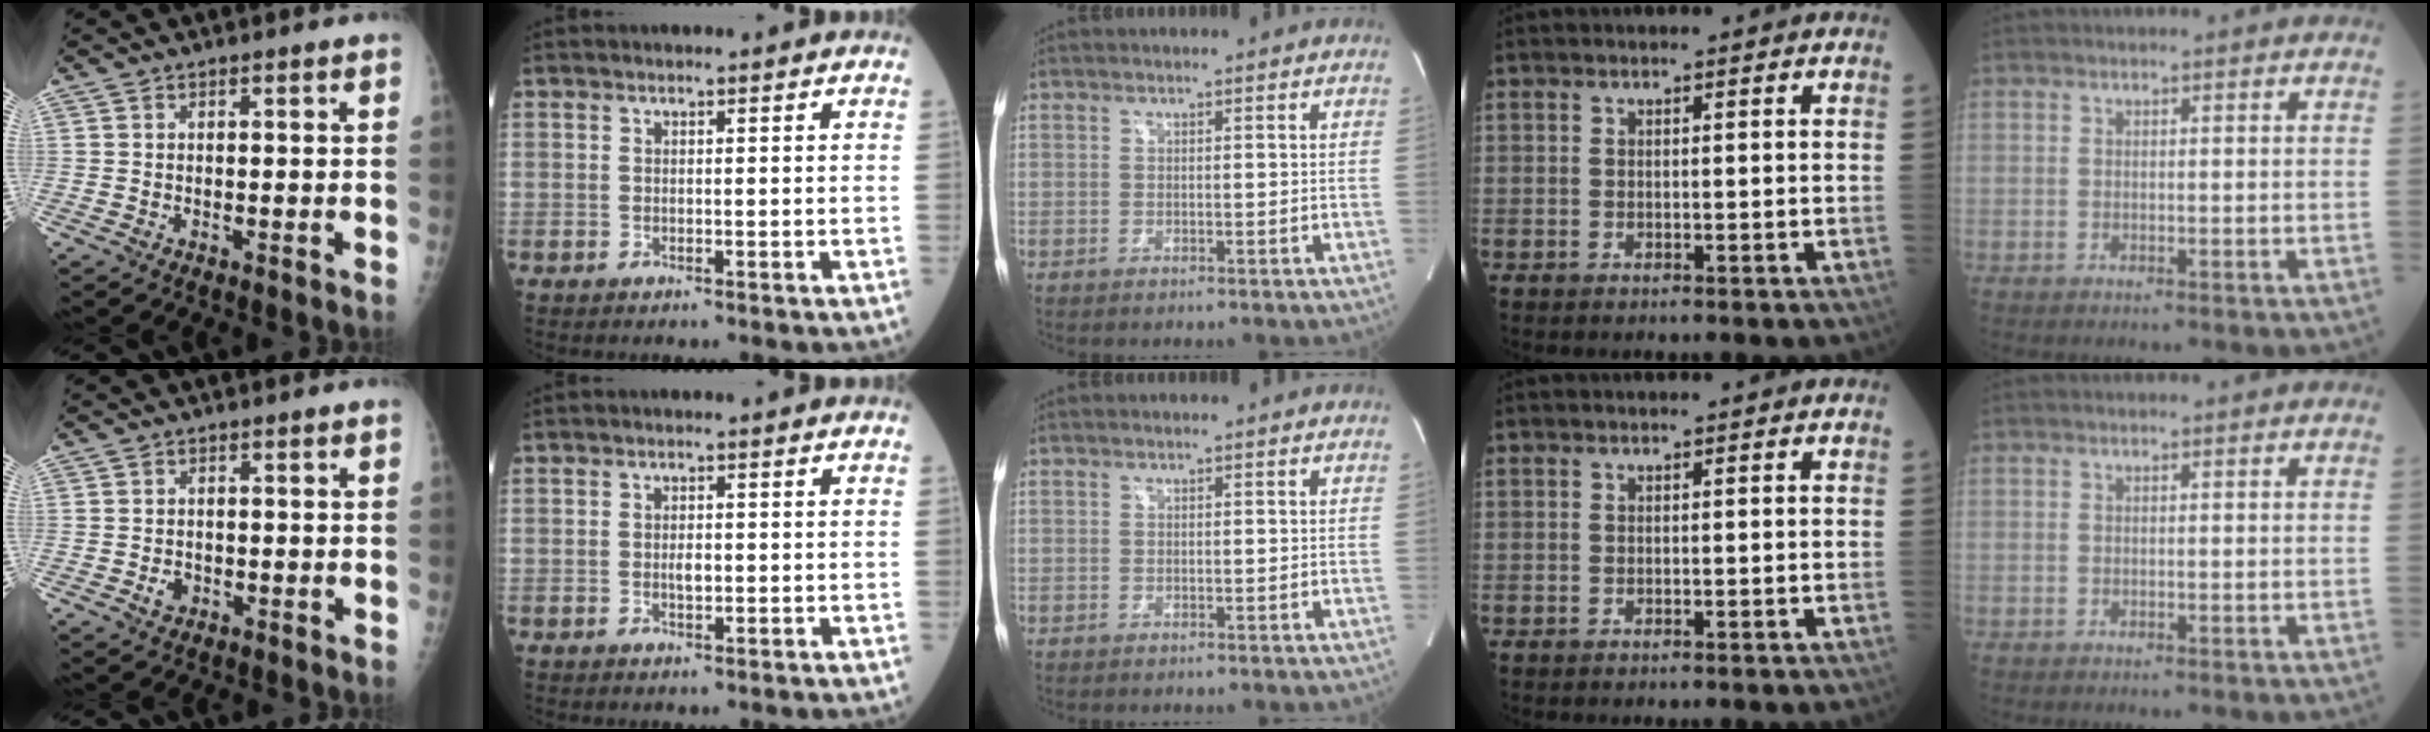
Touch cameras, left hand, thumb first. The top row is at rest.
{"thumb": {"total": 1.9, "force": [-0.7, 1.5, 0.9], "torque": [-0.009, 0.004, -0.008]}, "index": {"total": 1.5, "force": [-0.4, 0.6, 1.3], "torque": [-0.024, -0.003, -0.007]}}